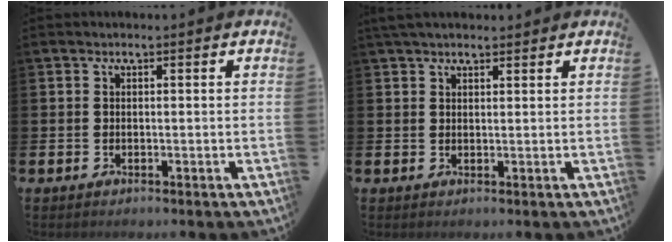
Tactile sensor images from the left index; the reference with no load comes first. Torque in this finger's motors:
{"motor_torque": [1.06, -1.08, 0.25, 0.16]}